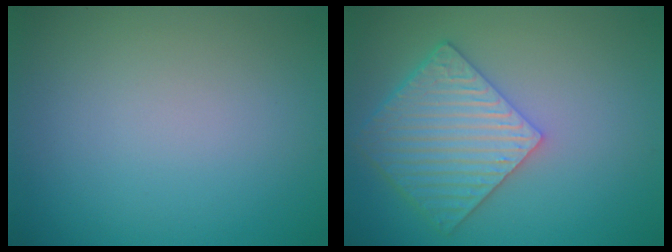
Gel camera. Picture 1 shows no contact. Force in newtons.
{"total": 6.2, "press": 5.2, "slide": 3.4}